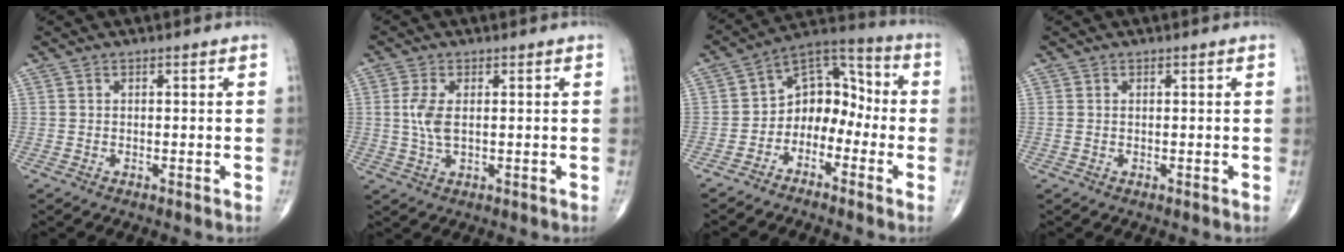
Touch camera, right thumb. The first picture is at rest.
{"total": 4.6, "force": [0.5, 2.1, 4.0], "torque": [-0.097, -0.006, 0.012]}
{"total": 10.1, "force": [-3.3, 7.5, 5.9], "torque": [-0.053, 0.071, -0.076]}
{"total": 0.7, "force": [0.0, 0.5, 0.5], "torque": [-0.018, 0.008, 0.006]}